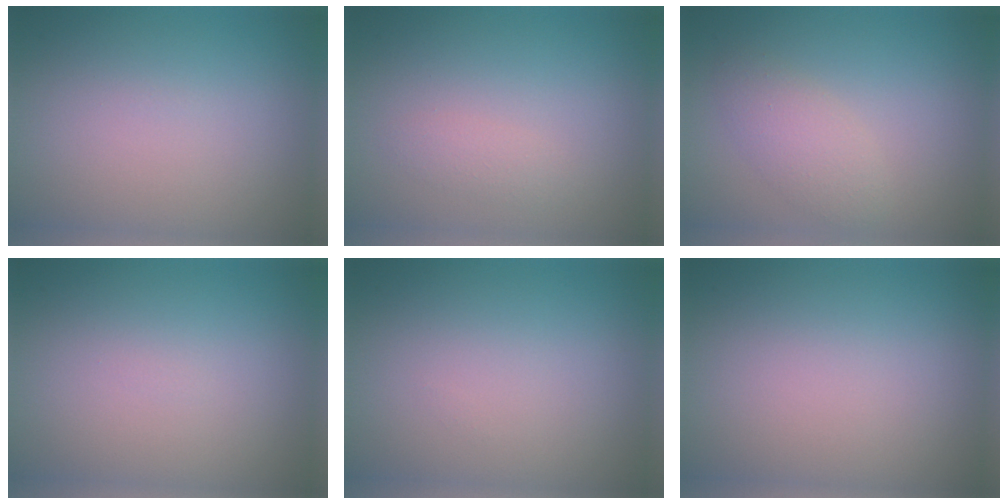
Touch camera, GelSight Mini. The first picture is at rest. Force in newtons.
{"total": 1.1, "press": 1.1, "slide": 0.0}
{"total": 2.4, "press": 2.4, "slide": 0.1}
{"total": 0.0}
{"total": 0.0}
{"total": 0.0}